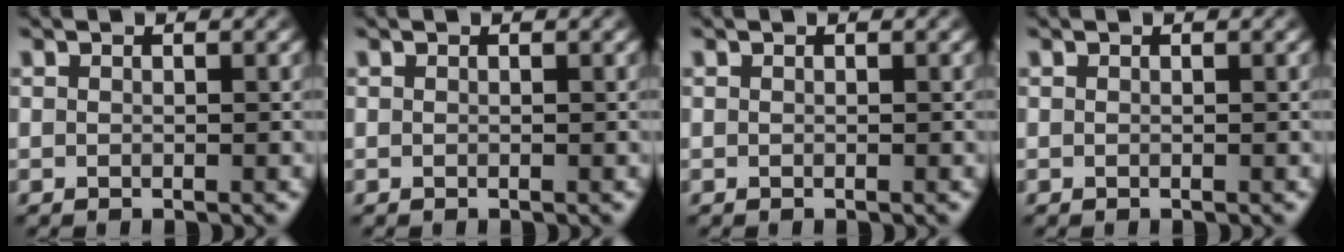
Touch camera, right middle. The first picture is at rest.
{"total": 0.0}
{"total": 0.0}
{"total": 0.0}